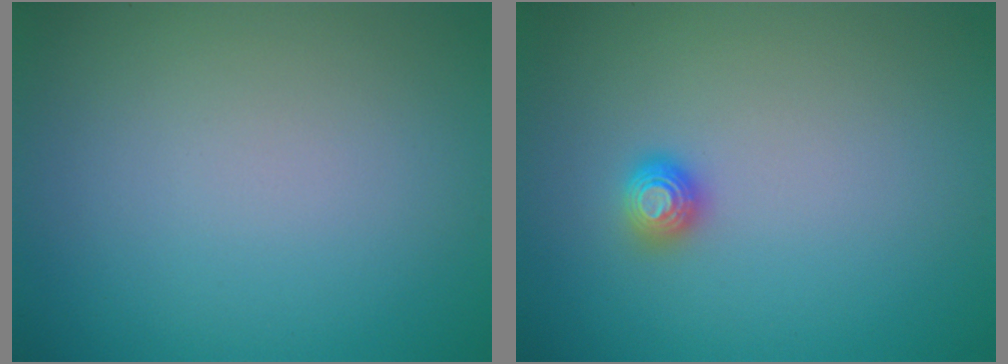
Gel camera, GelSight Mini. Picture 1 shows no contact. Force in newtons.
{"total": 1.1, "press": 1.1, "slide": 0.2}